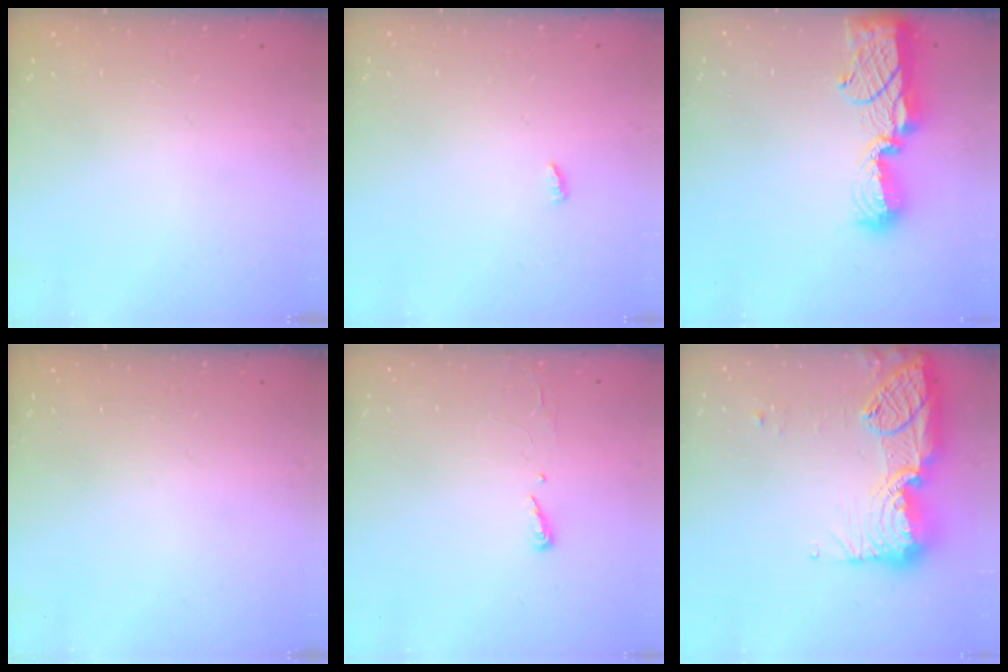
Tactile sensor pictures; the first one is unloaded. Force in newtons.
{"total": 2.7, "press": 2.7, "slide": 0.2}
{"total": 14.4, "press": 14.3, "slide": 1.7}
{"total": 0.0}
{"total": 2.9, "press": 2.9, "slide": 0.4}
{"total": 21.5, "press": 20.4, "slide": 6.7}